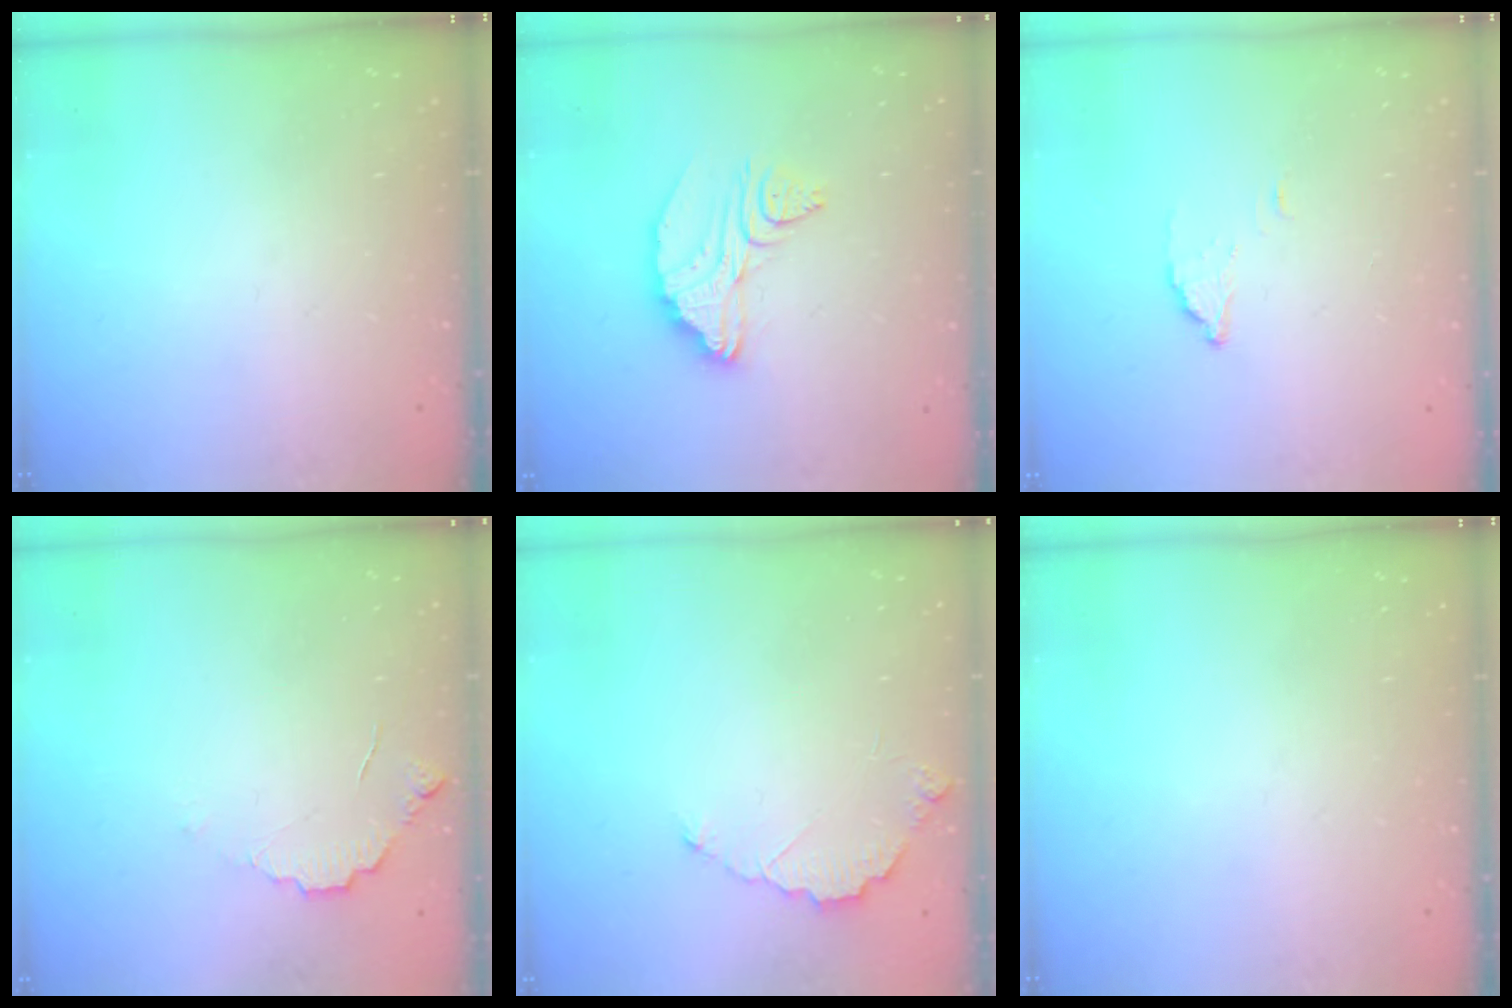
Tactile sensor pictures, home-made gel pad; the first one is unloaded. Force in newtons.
{"total": 11.9, "press": 11.9, "slide": 1.0}
{"total": 2.2, "press": 2.2, "slide": 0.2}
{"total": 3.9, "press": 3.8, "slide": 0.3}
{"total": 3.8, "press": 3.8, "slide": 0.3}
{"total": 0.0}